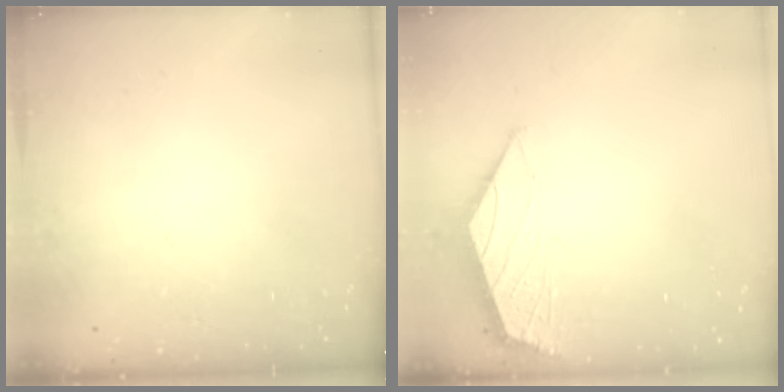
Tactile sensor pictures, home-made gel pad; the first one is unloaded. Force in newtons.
{"total": 1.5, "press": 1.5, "slide": 0.4}